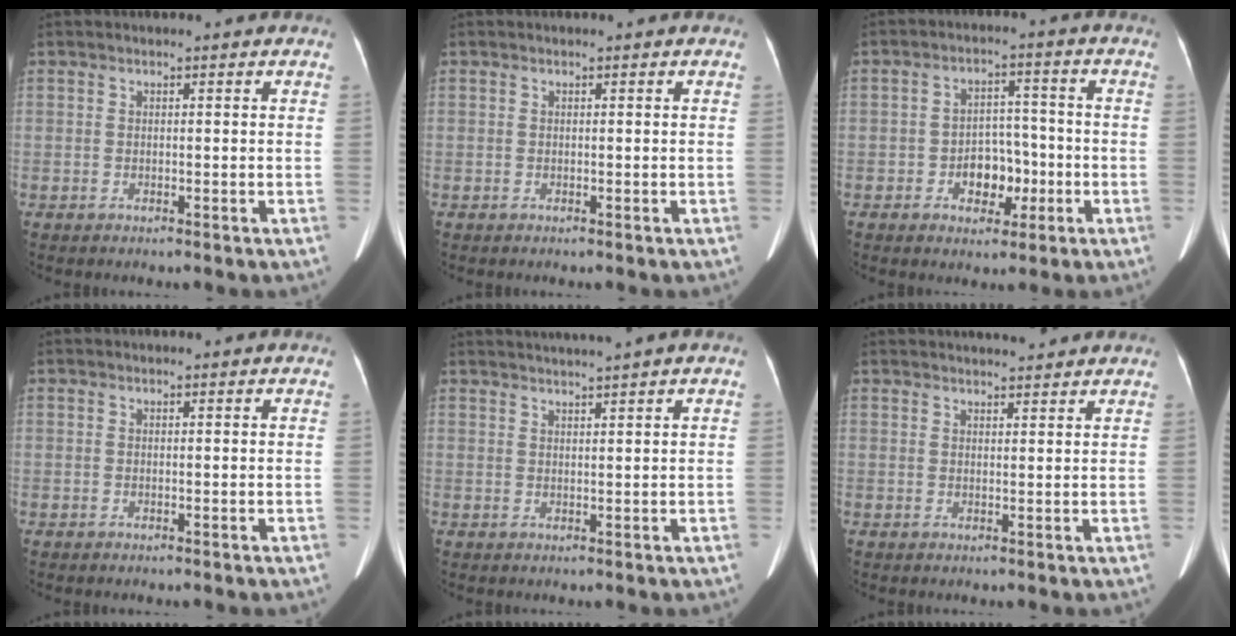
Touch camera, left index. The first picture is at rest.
{"total": 0.0}
{"total": 6.0, "force": [-2.2, 4.0, 4.0], "torque": [-0.065, 0.017, -0.033]}
{"total": 0.0}
{"total": 4.3, "force": [3.6, -1.3, 1.9], "torque": [-0.029, 0.013, 0.061]}
{"total": 4.7, "force": [4.5, 0.4, 1.3], "torque": [-0.021, 0.016, 0.057]}